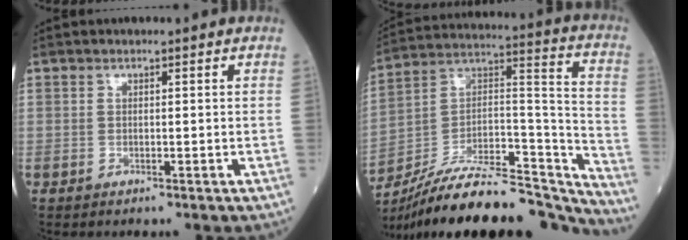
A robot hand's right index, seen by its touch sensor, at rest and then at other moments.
{"total": 29.1, "force": [-25.8, 5.4, 12.4], "torque": [-0.181, 0.014, -0.401]}